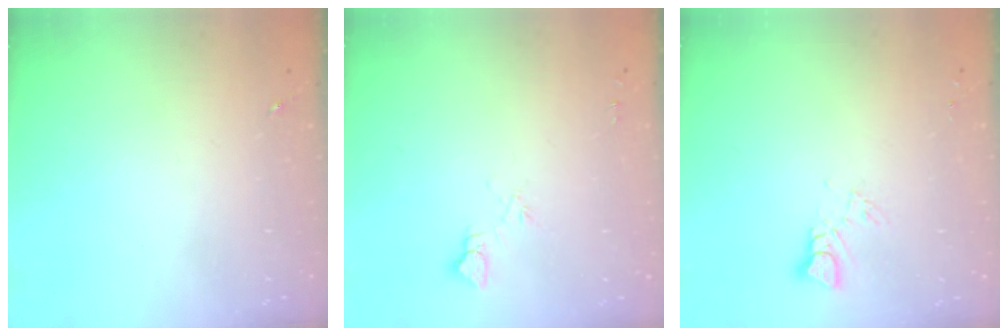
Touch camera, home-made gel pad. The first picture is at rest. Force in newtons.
{"total": 3.7, "press": 3.7, "slide": 0.4}
{"total": 3.6, "press": 3.6, "slide": 0.1}